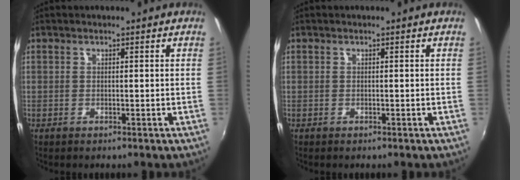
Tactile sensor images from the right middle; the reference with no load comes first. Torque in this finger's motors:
{"motor_torque": [0.05, -0.03, -0.01, 0.00]}